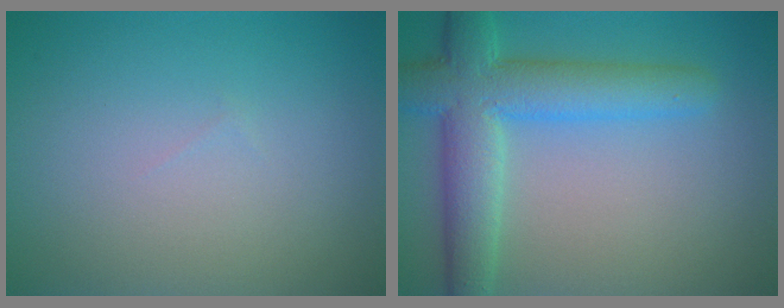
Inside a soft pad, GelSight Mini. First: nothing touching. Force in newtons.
{"total": 7.1, "press": 7.1, "slide": 0.3}